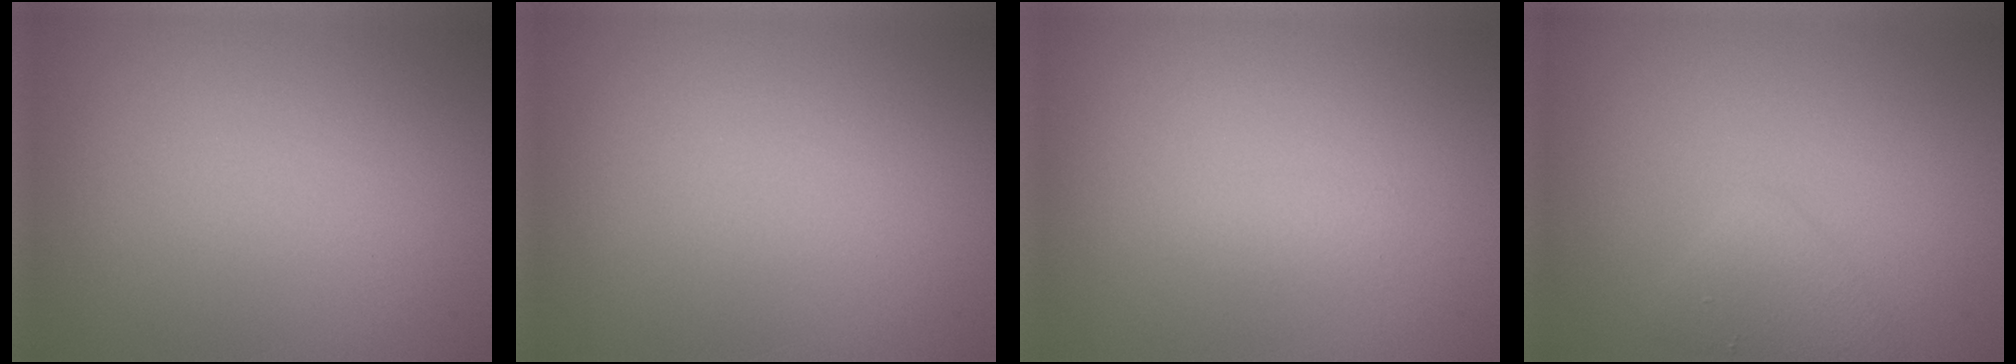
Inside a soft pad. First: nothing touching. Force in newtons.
{"total": 0.0}
{"total": 0.8, "press": 0.8, "slide": 0.0}
{"total": 1.9, "press": 1.9, "slide": 0.0}